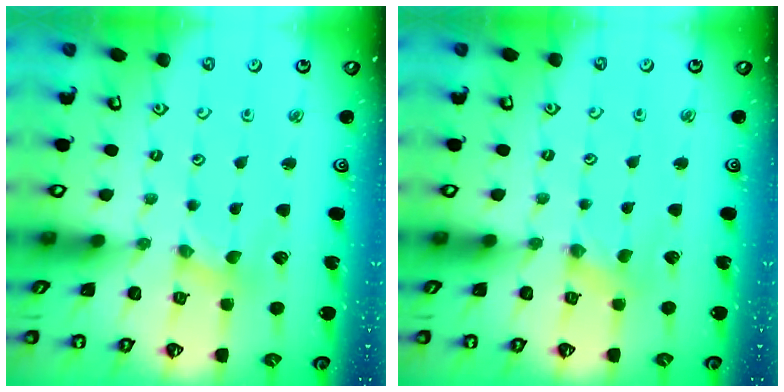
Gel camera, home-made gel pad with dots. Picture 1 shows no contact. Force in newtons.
{"total": 0.6, "press": 0.6, "slide": 0.1}